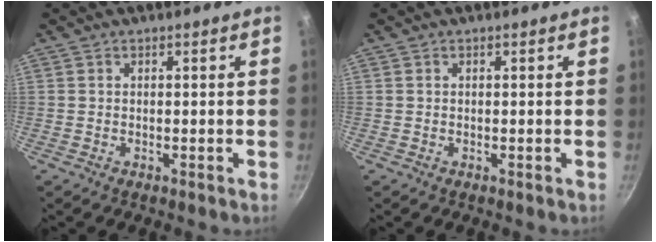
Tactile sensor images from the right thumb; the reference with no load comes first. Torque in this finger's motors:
{"motor_torque": [0.04, -0.04, 0.26, 0.11, 0.04]}